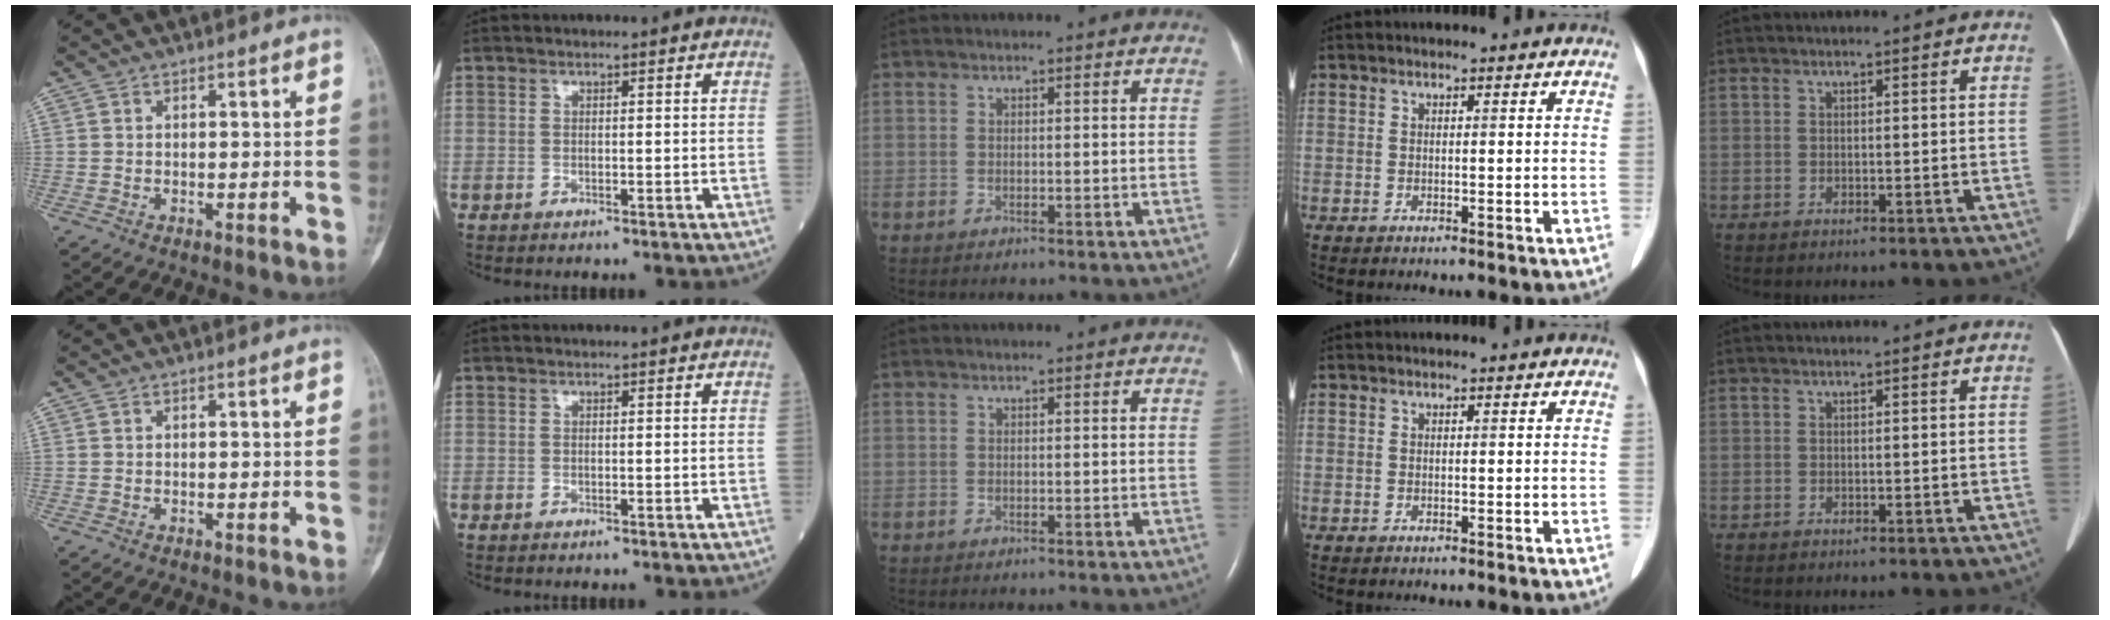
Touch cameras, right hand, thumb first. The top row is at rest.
{}